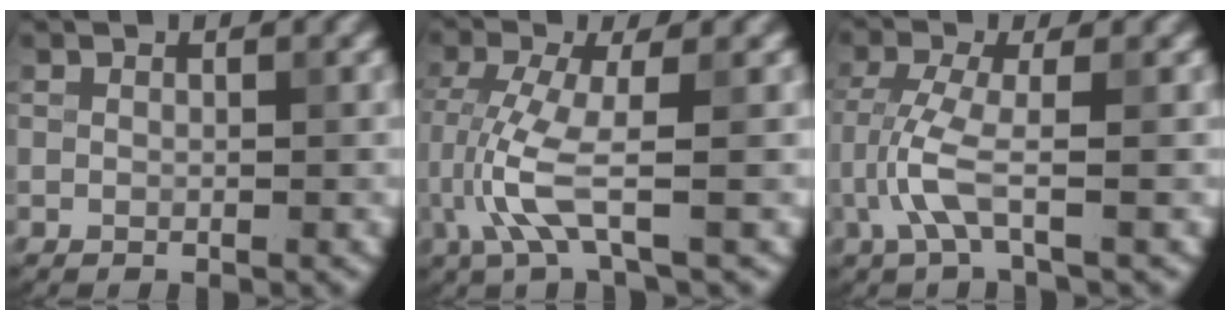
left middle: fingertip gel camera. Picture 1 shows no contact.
{"total": 4.5, "force": [-1.4, 0.8, 4.2], "torque": [-0.113, -0.004, -0.030]}
{"total": 3.3, "force": [-1.3, 0.4, 3.0], "torque": [-0.079, 0.003, -0.033]}